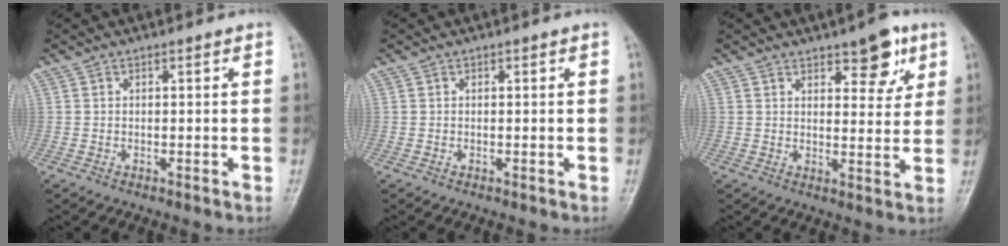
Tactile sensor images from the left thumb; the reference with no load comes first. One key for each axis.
{"total": 0.0}
{"total": 7.4, "fx": 4.4, "fy": 3.2, "fz": 5.1, "tx": -0.040, "ty": -0.023, "tz": 0.056}